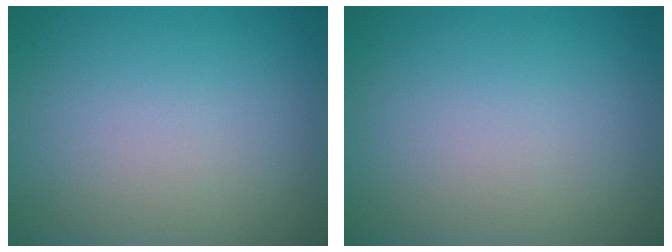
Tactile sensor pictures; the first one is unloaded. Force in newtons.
{"total": 0.0}